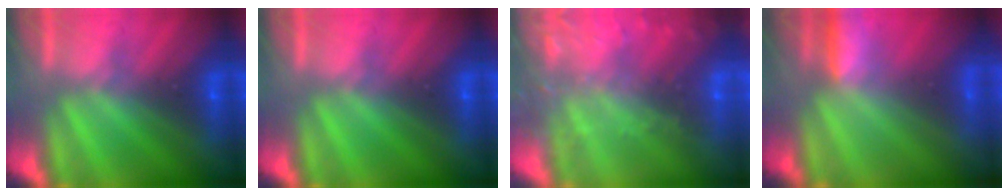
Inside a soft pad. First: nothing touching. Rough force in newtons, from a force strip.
{"total": 0.0}
{"total": 6.5}
{"total": 2.9}